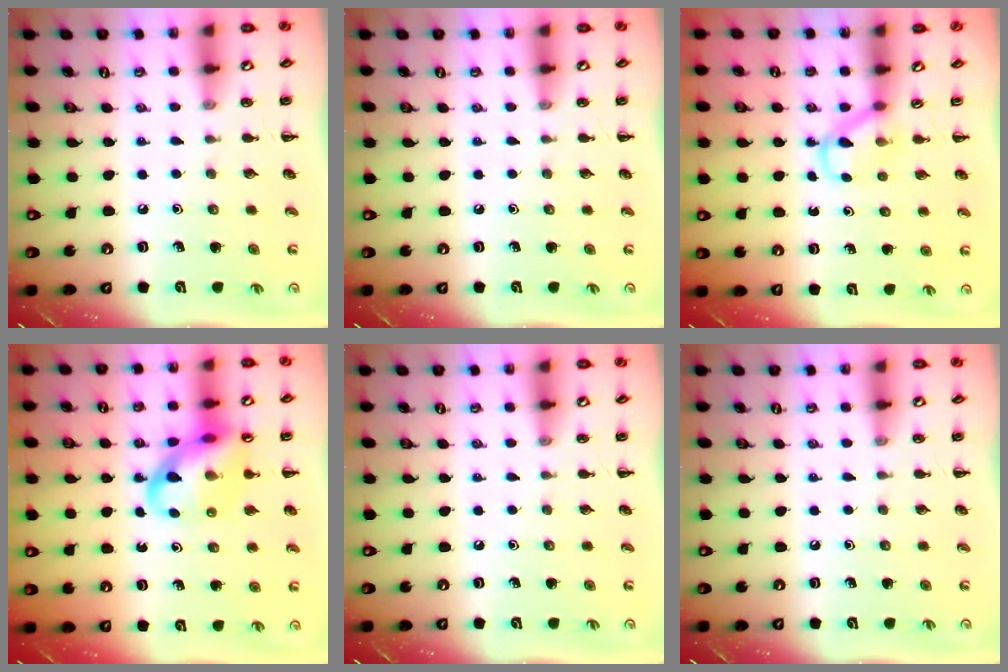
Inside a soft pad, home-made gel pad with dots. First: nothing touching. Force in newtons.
{"total": 0.0}
{"total": 3.6, "press": 3.5, "slide": 1.1}
{"total": 14.4, "press": 14.2, "slide": 2.8}
{"total": 0.0}
{"total": 0.0}